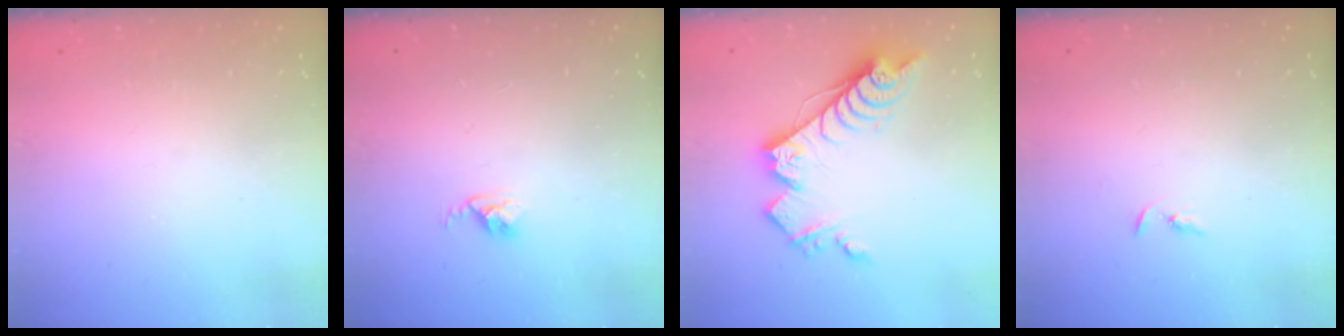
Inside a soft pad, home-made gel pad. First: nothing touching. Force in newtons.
{"total": 2.8, "press": 2.7, "slide": 0.4}
{"total": 16.7, "press": 16.7, "slide": 0.3}
{"total": 2.2, "press": 2.2, "slide": 0.2}